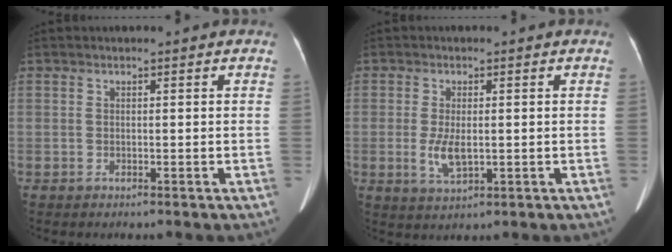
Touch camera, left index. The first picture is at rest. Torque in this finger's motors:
{"motor_torque": [0.58, 0.01, 0.26, 0.13]}